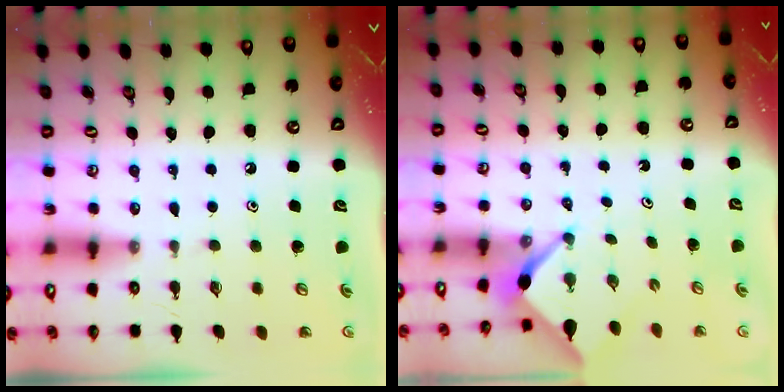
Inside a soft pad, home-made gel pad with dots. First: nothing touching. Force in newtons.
{"total": 2.6, "press": 2.6, "slide": 0.3}